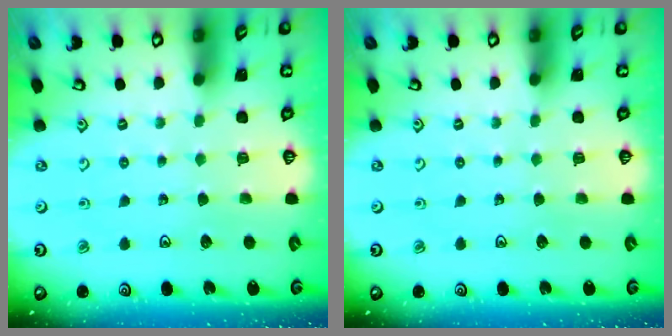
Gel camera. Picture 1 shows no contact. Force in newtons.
{"total": 0.0}